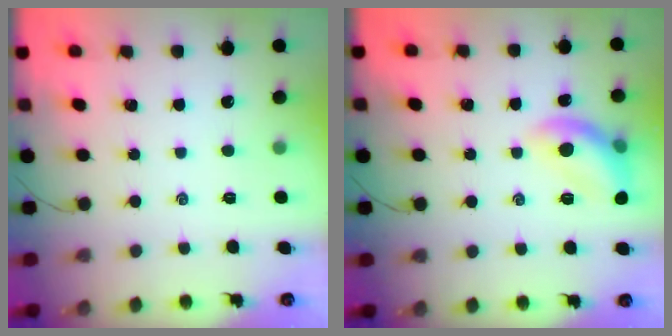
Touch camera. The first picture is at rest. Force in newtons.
{"total": 11.9, "press": 11.9, "slide": 1.2}